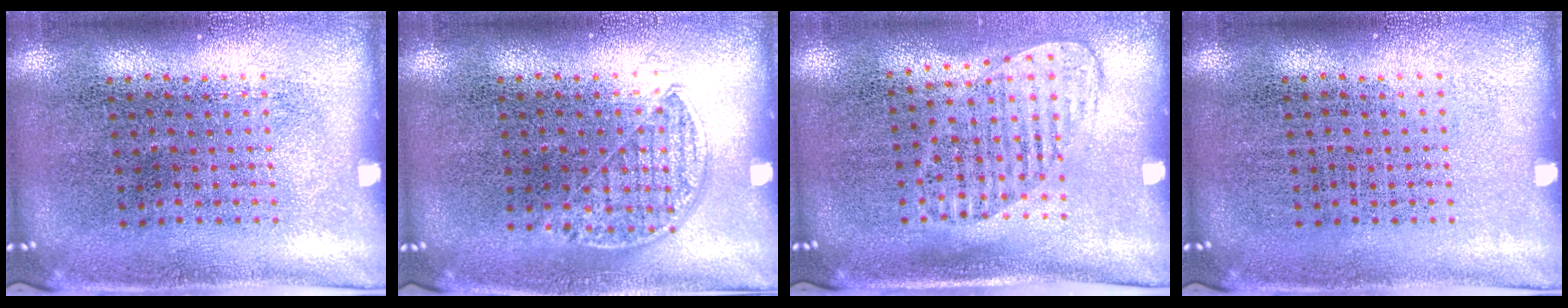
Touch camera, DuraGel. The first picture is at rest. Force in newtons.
{"total": 0.8, "press": 0.6, "slide": 0.4}
{"total": 1.4, "press": 1.2, "slide": 0.8}
{"total": 0.0}